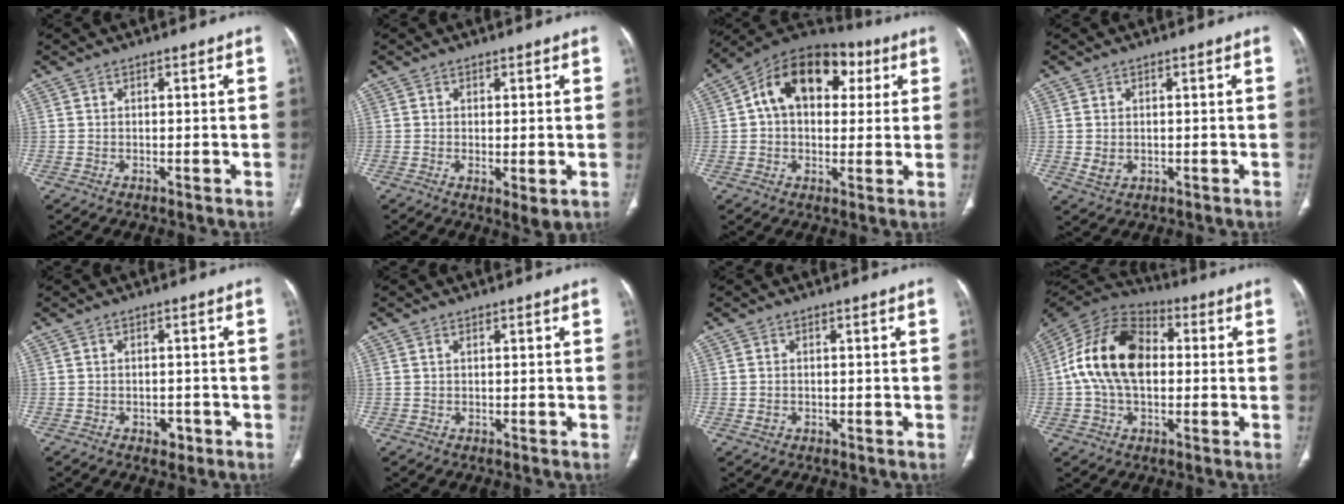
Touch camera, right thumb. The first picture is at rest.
{"total": 6.1, "force": [-1.5, 2.2, 5.5], "torque": [-0.090, -0.021, -0.016]}
{"total": 18.2, "force": [5.0, 12.7, 12.1], "torque": [-0.153, 0.029, 0.069]}
{"total": 2.7, "force": [-0.1, 2.1, 1.8], "torque": [-0.036, -0.003, 0.007]}
{"total": 2.4, "force": [-1.1, 1.7, 1.2], "torque": [-0.008, 0.005, -0.010]}
{"total": 0.5, "force": [0.2, 0.3, 0.4], "torque": [-0.010, 0.006, 0.005]}
{"total": 1.4, "force": [-0.2, 1.1, 0.7], "torque": [-0.016, 0.005, 0.001]}
{"total": 18.1, "force": [1.2, 11.7, 13.8], "torque": [-0.250, 0.030, 0.013]}